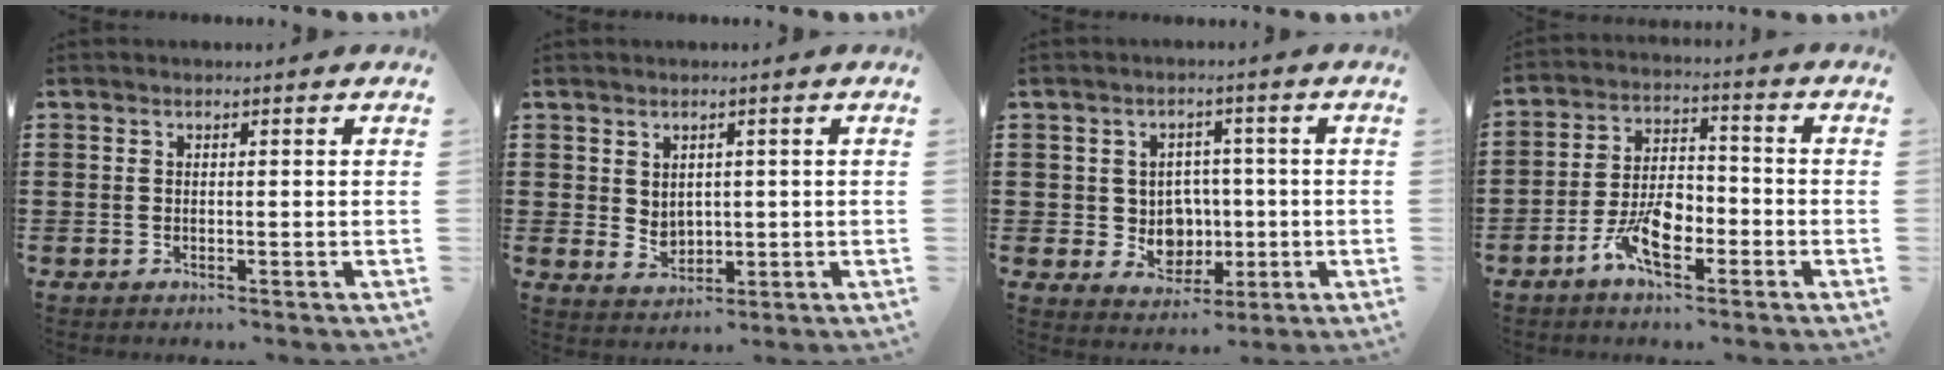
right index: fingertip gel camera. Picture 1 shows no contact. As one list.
[{"total": 2.7, "force": [1.4, 2.1, 0.9], "torque": [-0.017, 0.001, 0.025]}, {"total": 5.5, "force": [-0.1, 5.1, 1.9], "torque": [-0.029, 0.003, -0.004]}, {"total": 8.0, "force": [-3.9, 3.8, 5.8], "torque": [-0.124, 0.005, -0.074]}]